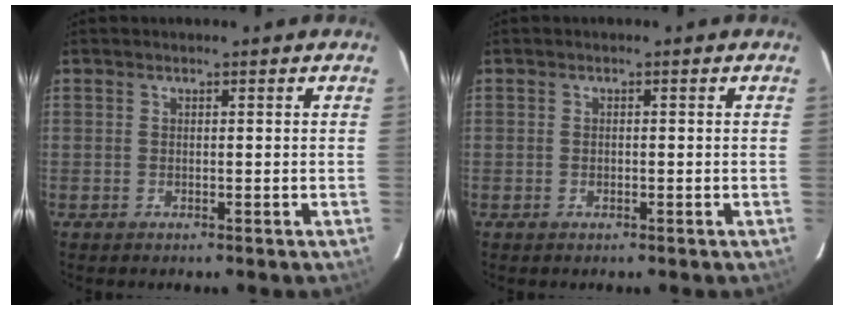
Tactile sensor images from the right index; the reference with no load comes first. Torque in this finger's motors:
{"motor_torque": [-0.12, 0.00, -0.04, 0.00]}